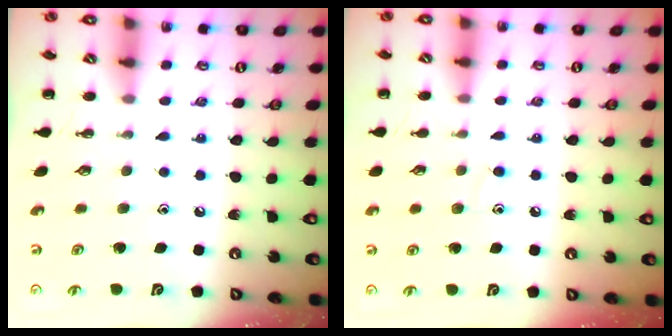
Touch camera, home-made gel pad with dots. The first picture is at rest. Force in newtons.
{"total": 6.9, "press": 6.4, "slide": 2.4}